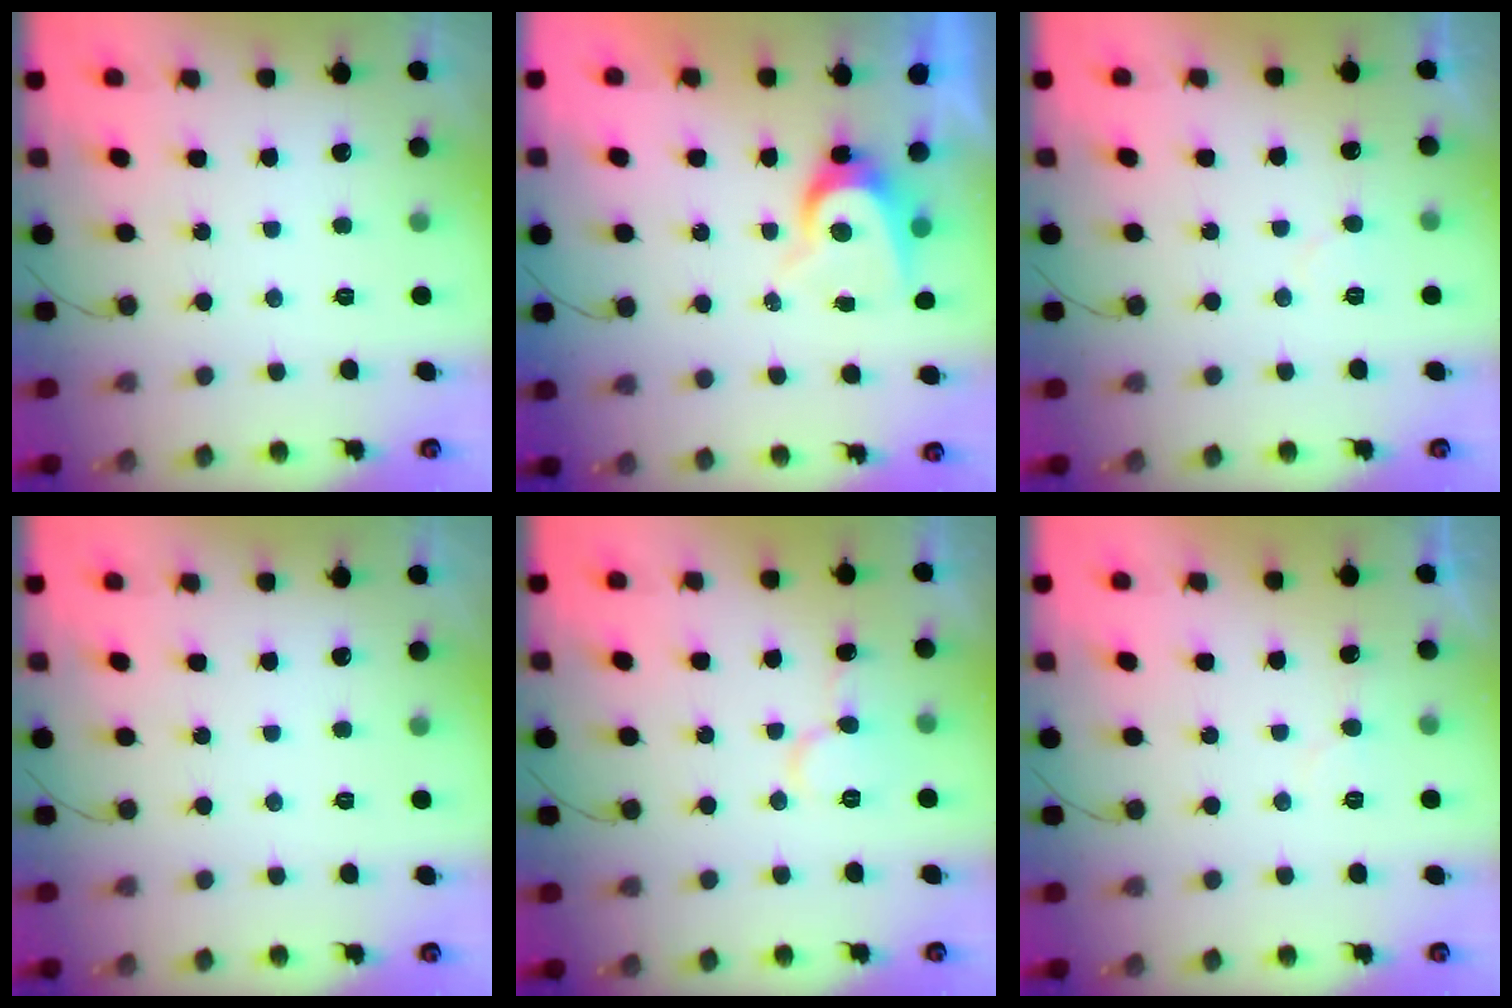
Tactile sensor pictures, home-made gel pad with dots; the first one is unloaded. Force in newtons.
{"total": 6.7, "press": 6.7, "slide": 0.3}
{"total": 4.7, "press": 4.7, "slide": 0.3}
{"total": 0.0}
{"total": 7.6, "press": 7.6, "slide": 0.8}
{"total": 5.3, "press": 5.3, "slide": 0.3}